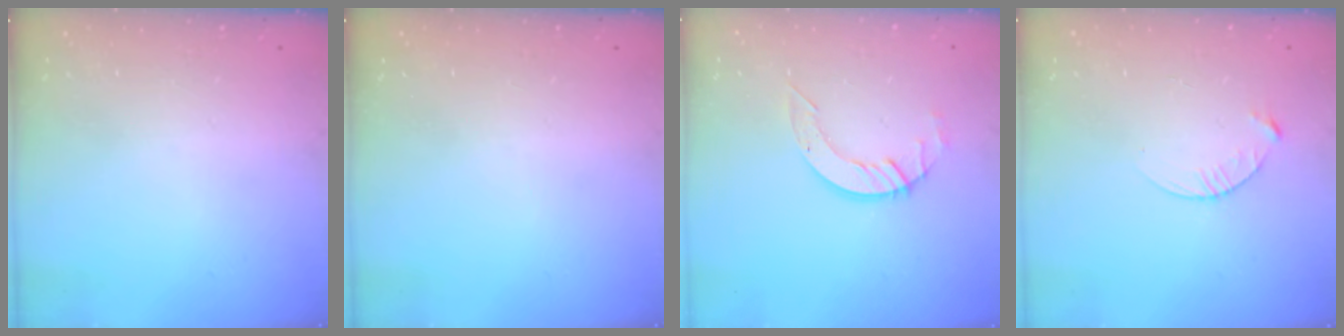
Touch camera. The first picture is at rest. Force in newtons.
{"total": 0.0}
{"total": 6.1, "press": 6.1, "slide": 0.5}
{"total": 3.7, "press": 3.7, "slide": 0.4}